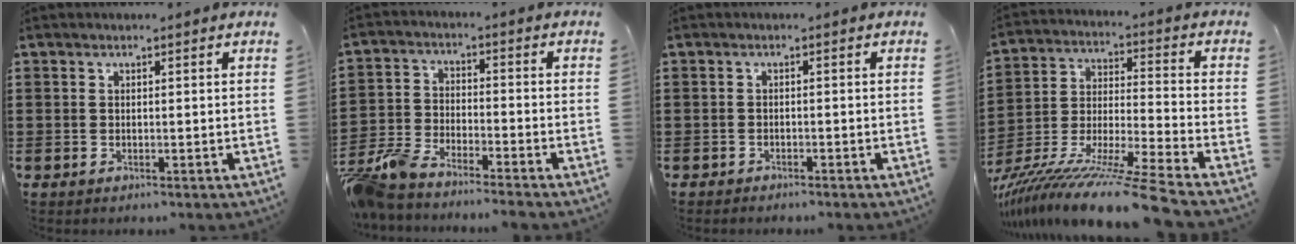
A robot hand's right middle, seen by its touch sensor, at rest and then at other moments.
{"total": 6.2, "force": [-6.0, 0.5, 1.6], "torque": [-0.072, -0.011, -0.130]}
{"total": 1.0, "force": [-0.9, 0.2, -0.1], "torque": [-0.001, 0.003, -0.022]}
{"total": 11.6, "force": [-10.4, -1.6, 4.9], "torque": [-0.078, 0.000, -0.208]}